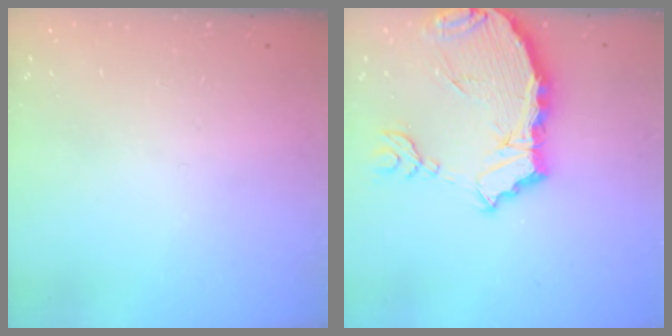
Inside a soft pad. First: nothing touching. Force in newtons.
{"total": 12.8, "press": 12.7, "slide": 1.6}